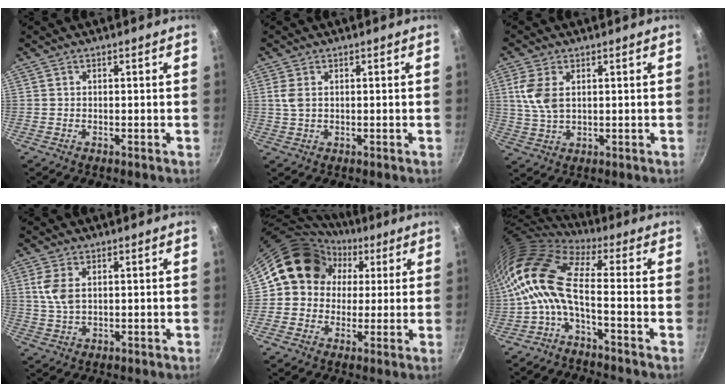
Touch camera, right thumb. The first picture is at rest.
{"total": 2.9, "force": [0.7, 1.7, 2.2], "torque": [-0.048, 0.002, 0.015]}
{"total": 6.9, "force": [1.8, 4.0, 5.4], "torque": [-0.110, -0.003, 0.037]}
{"total": 5.3, "force": [1.4, 2.9, 4.1], "torque": [-0.085, -0.003, 0.030]}
{"total": 13.4, "force": [3.7, 11.7, 5.4], "torque": [-0.057, 0.020, 0.047]}
{"total": 11.5, "force": [-1.3, 3.9, 10.7], "torque": [-0.226, 0.024, -0.039]}